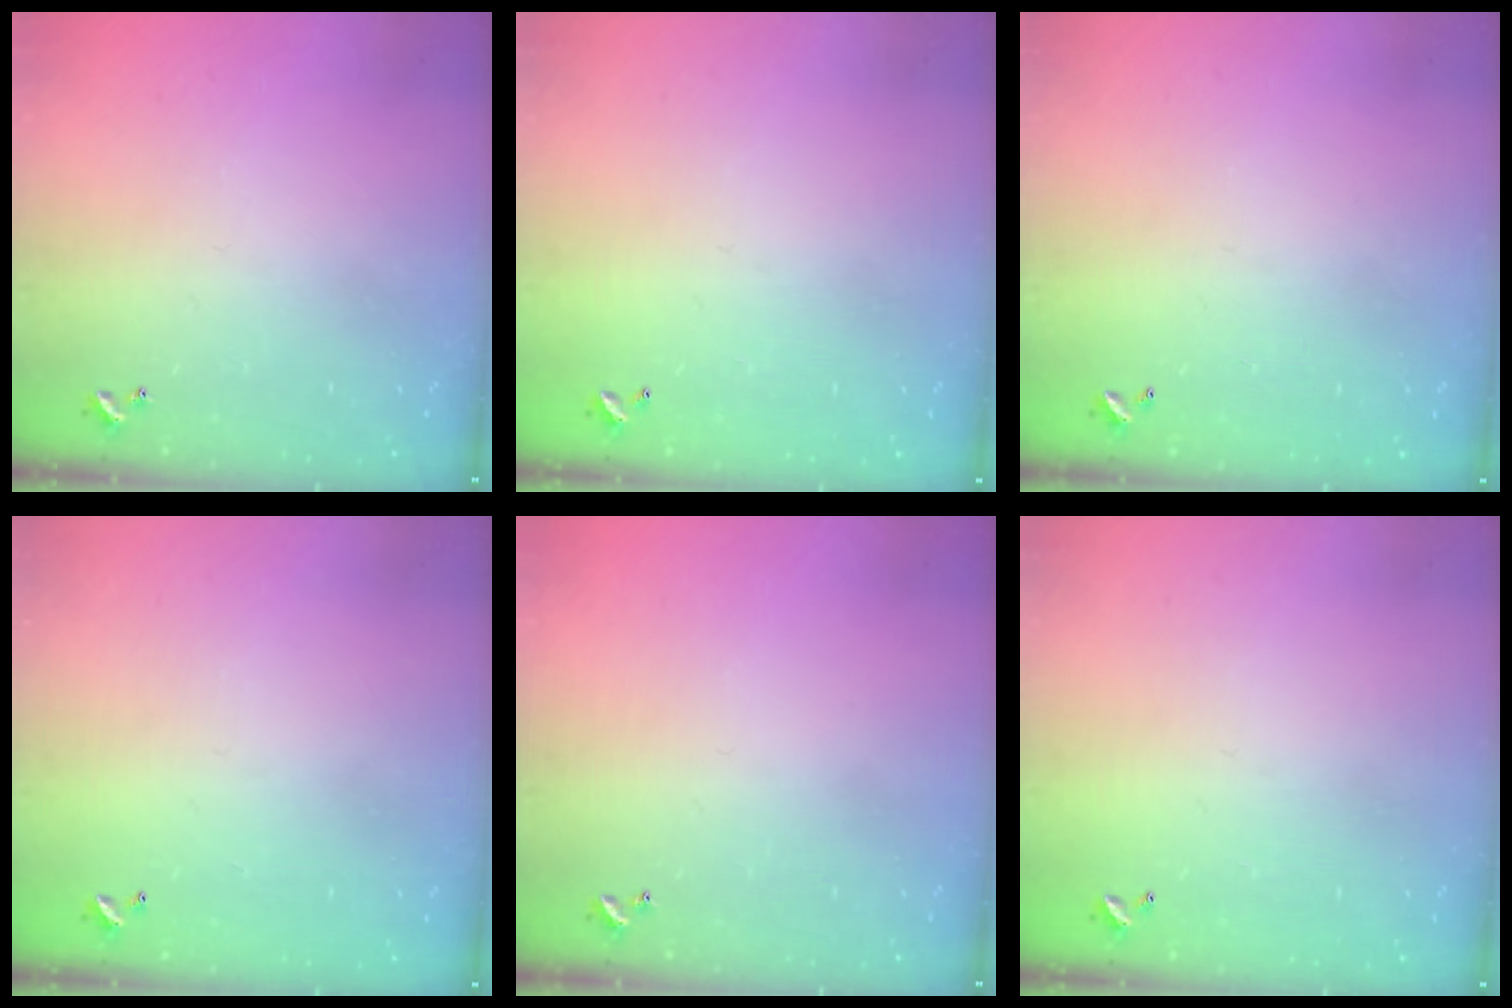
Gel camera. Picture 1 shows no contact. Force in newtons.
{"total": 2.8, "press": 2.8, "slide": 0.1}
{"total": 2.7, "press": 2.7, "slide": 0.1}
{"total": 2.6, "press": 2.6, "slide": 0.0}
{"total": 0.0}
{"total": 2.8, "press": 2.8, "slide": 0.1}